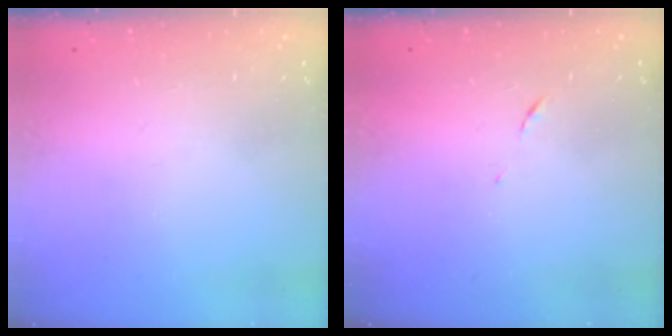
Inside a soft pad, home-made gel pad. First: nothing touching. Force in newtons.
{"total": 5.0, "press": 5.0, "slide": 0.3}